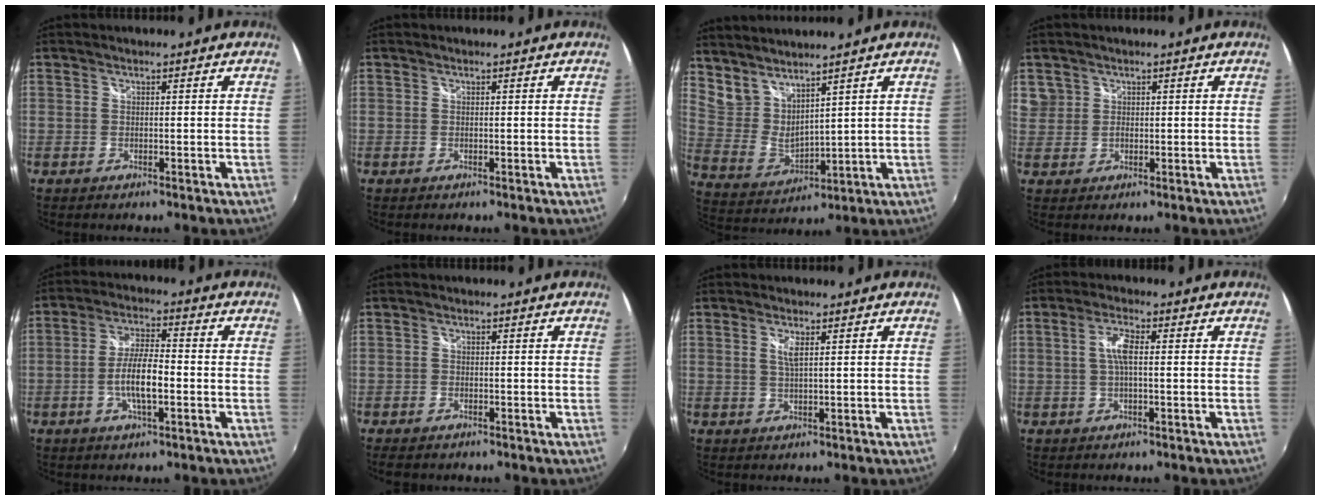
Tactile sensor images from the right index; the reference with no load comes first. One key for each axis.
{"total": 0.0}
{"total": 10.0, "fx": 7.9, "fy": 3.6, "fz": 4.9, "tx": -0.096, "ty": -0.009, "tz": 0.168}
{"total": 4.5, "fx": 1.3, "fy": 4.2, "fz": 0.8, "tx": -0.010, "ty": 0.008, "tz": 0.026}
{"total": 7.7, "fx": -2.1, "fy": 2.0, "fz": 7.2, "tx": -0.141, "ty": 0.003, "tz": -0.039}
{"total": 2.7, "fx": -2.0, "fy": 1.5, "fz": 1.0, "tx": -0.028, "ty": -0.007, "tz": -0.034}
{"total": 2.1, "fx": 0.8, "fy": 0.3, "fz": 2.0, "tx": -0.037, "ty": -0.002, "tz": 0.014}
{"total": 3.9, "fx": 0.2, "fy": 0.9, "fz": 3.8, "tx": -0.075, "ty": 0.006, "tz": 0.004}